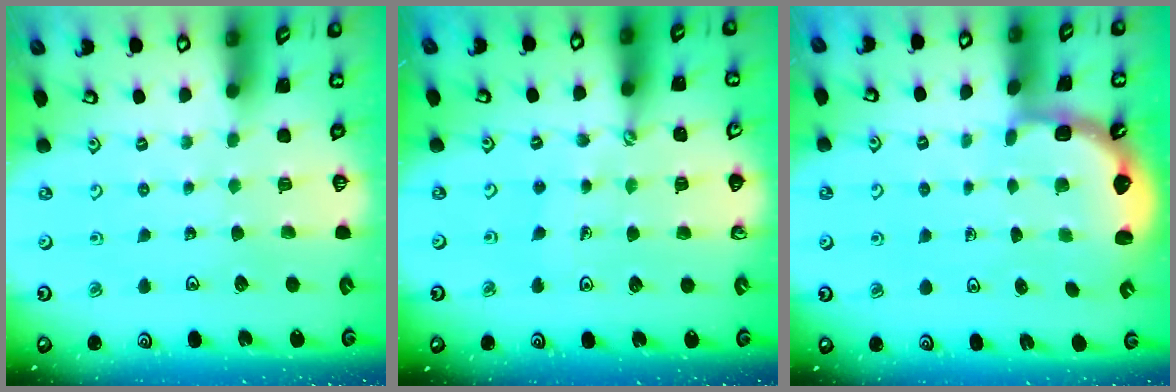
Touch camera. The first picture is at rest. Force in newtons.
{"total": 2.2, "press": 1.4, "slide": 1.6}
{"total": 2.2, "press": 1.8, "slide": 1.3}